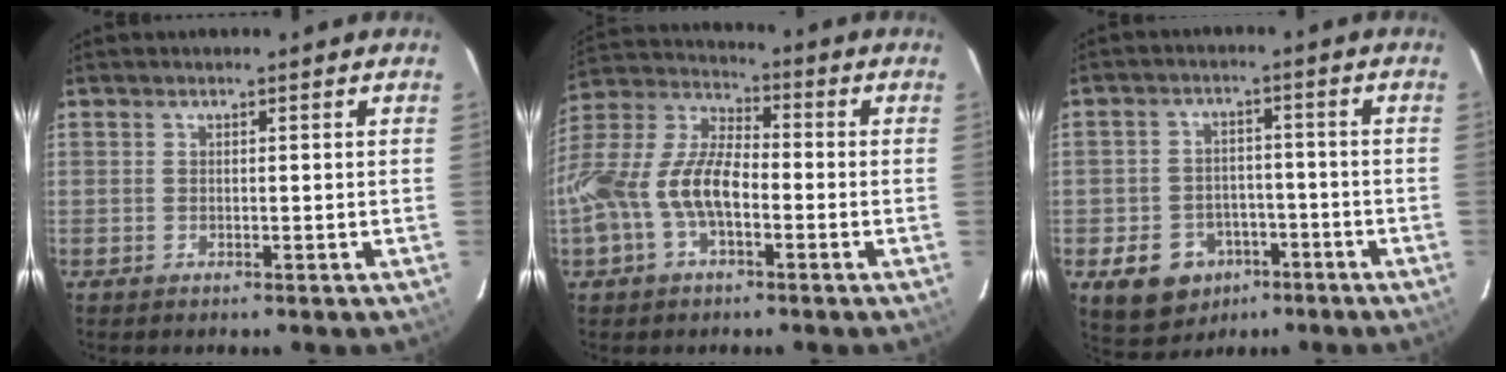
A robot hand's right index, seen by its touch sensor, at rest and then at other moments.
{"total": 15.2, "force": [-4.4, 7.6, 12.3], "torque": [-0.257, 0.009, -0.090]}
{"total": 11.0, "force": [-5.9, 8.4, 4.1], "torque": [-0.102, 0.019, -0.068]}